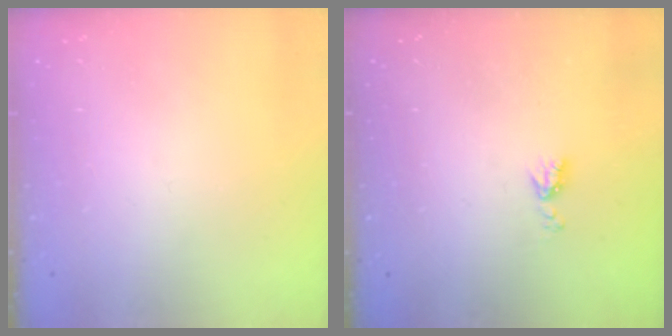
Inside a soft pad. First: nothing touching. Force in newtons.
{"total": 5.6, "press": 5.5, "slide": 0.8}